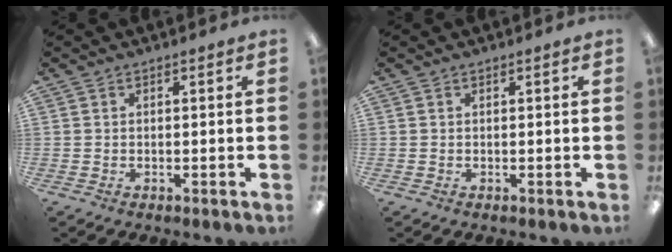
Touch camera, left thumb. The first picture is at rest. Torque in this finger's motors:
{"motor_torque": [0.02, 0.00, -0.04, -0.04, 0.01]}